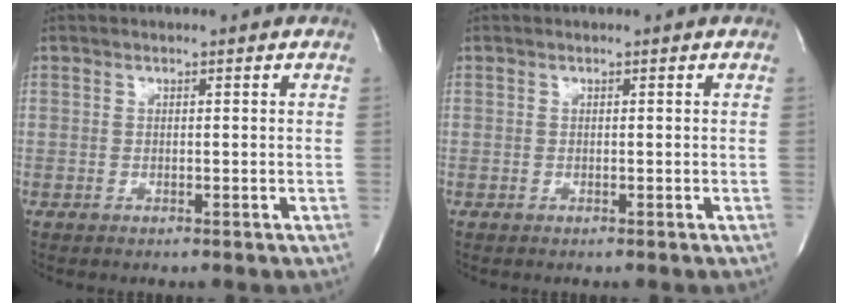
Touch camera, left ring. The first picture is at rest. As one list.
[{"total": 0.0}]